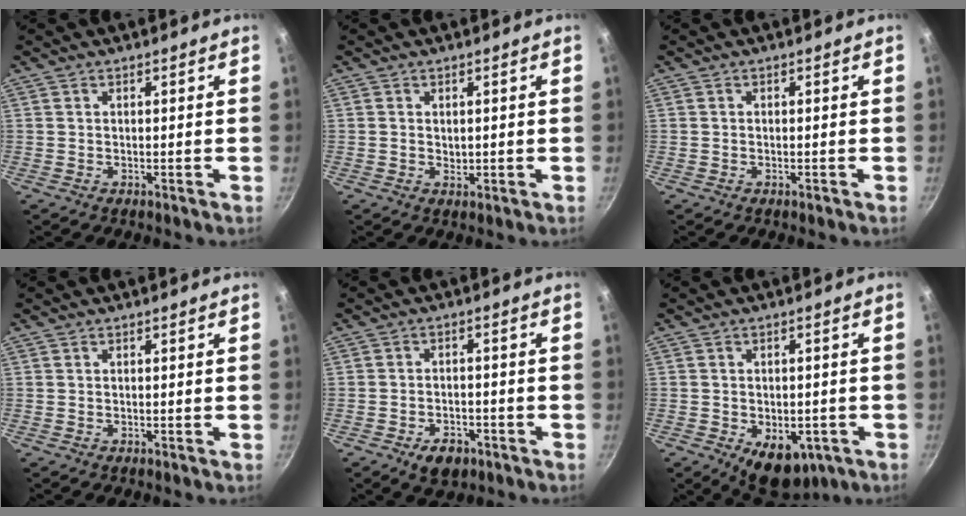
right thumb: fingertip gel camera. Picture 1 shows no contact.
{"total": 1.3, "force": [0.2, 1.0, 0.7], "torque": [-0.009, -0.002, 0.003]}
{"total": 0.0}
{"total": 0.0}
{"total": 5.8, "force": [-3.2, 3.6, 3.2], "torque": [-0.041, 0.019, -0.043]}
{"total": 10.0, "force": [-3.6, 6.2, 6.9], "torque": [-0.058, 0.001, -0.034]}